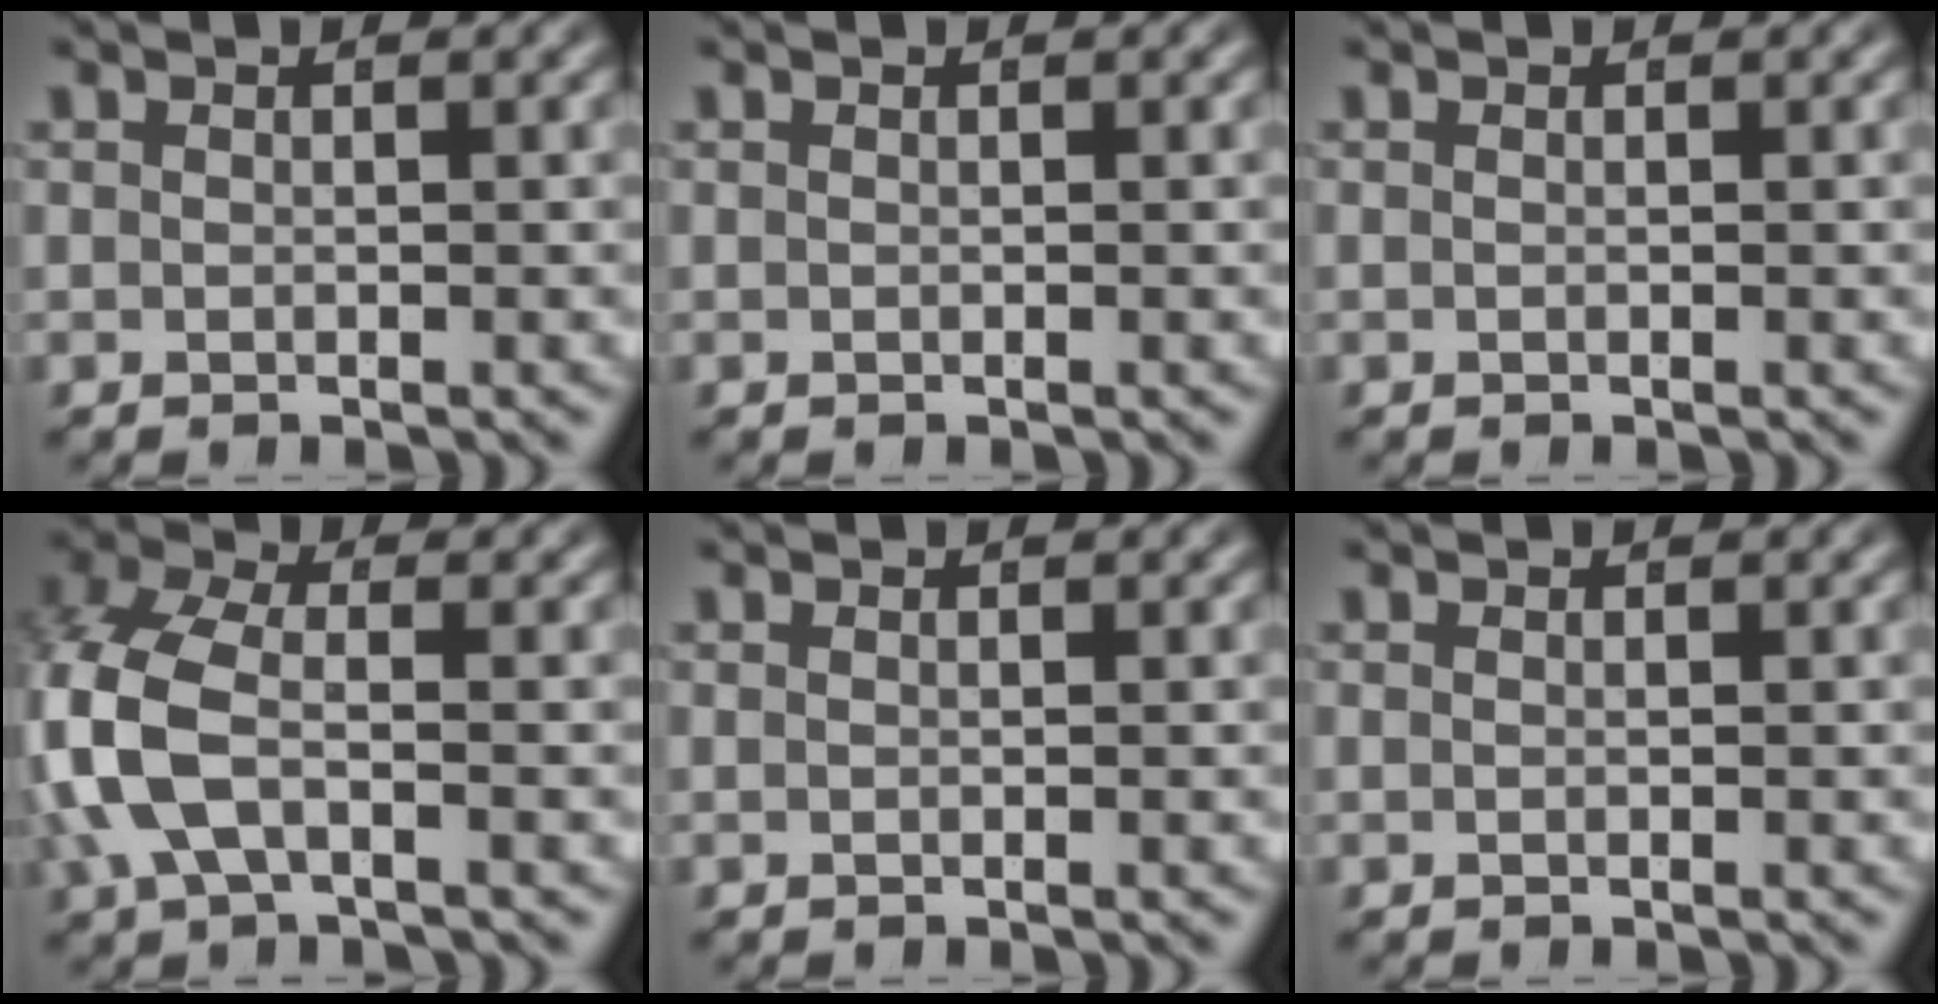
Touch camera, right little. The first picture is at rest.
{"total": 0.0}
{"total": 0.0}
{"total": 6.7, "force": [-0.6, 4.7, 4.8], "torque": [-0.152, -0.030, 0.001]}
{"total": 0.0}
{"total": 0.0}